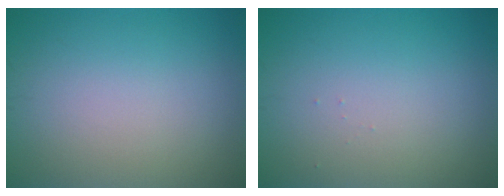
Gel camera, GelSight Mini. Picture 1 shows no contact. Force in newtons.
{"total": 0.0}